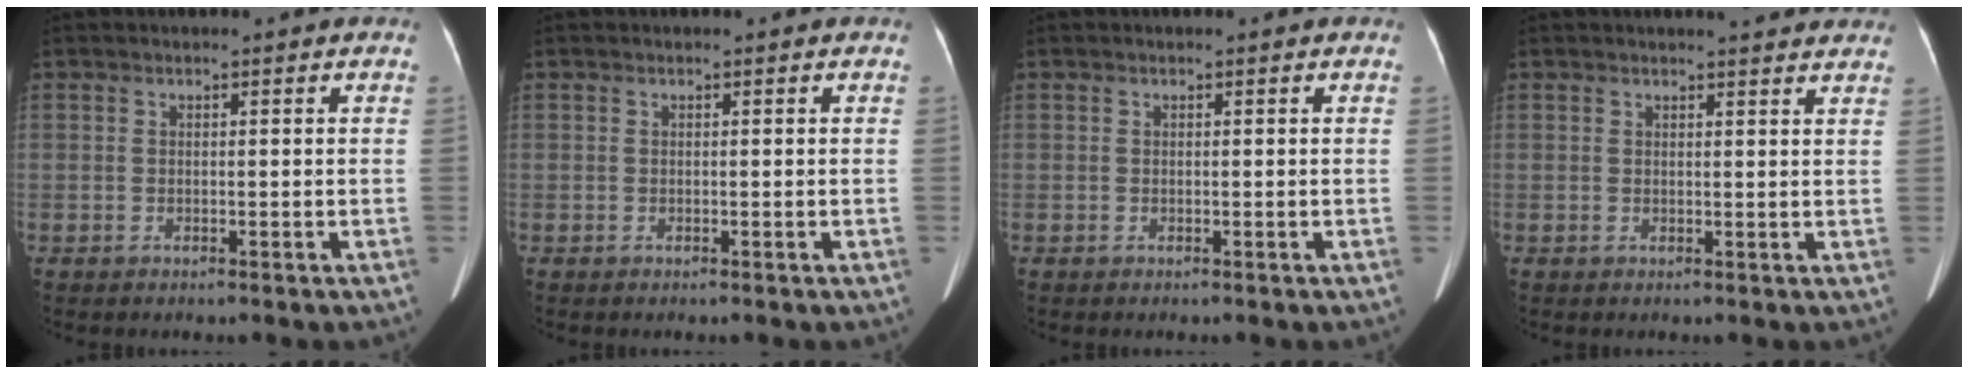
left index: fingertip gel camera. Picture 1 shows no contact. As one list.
[{"total": 0.0}, {"total": 0.0}, {"total": 5.9, "force": [5.5, 0.5, 2.0], "torque": [-0.025, 0.001, 0.048]}]